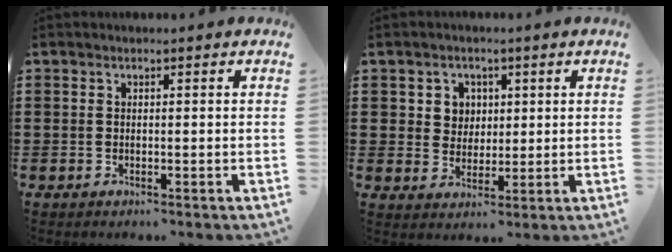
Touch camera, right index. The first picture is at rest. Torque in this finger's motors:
{"motor_torque": [0.03, 0.01, 0.08, 0.04]}